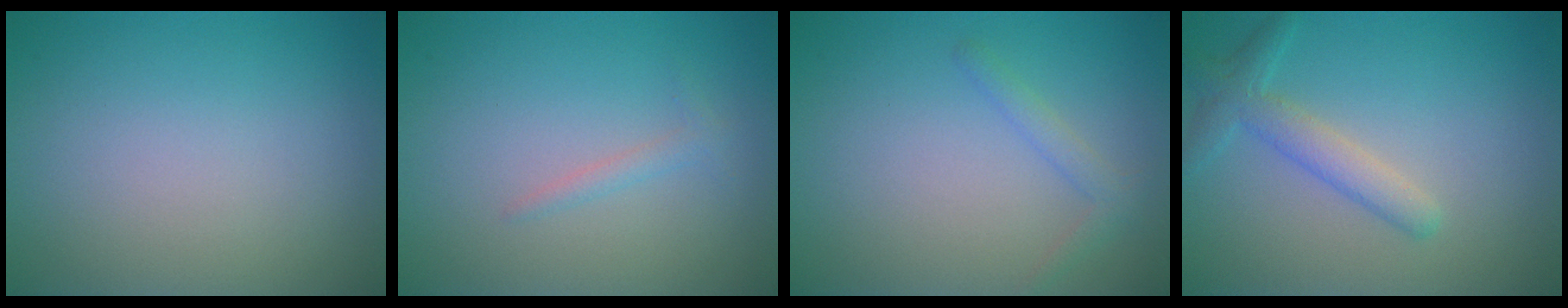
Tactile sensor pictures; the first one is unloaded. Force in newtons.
{"total": 1.0, "press": 1.0, "slide": 0.1}
{"total": 1.4, "press": 1.4, "slide": 0.1}
{"total": 2.8, "press": 2.8, "slide": 0.1}